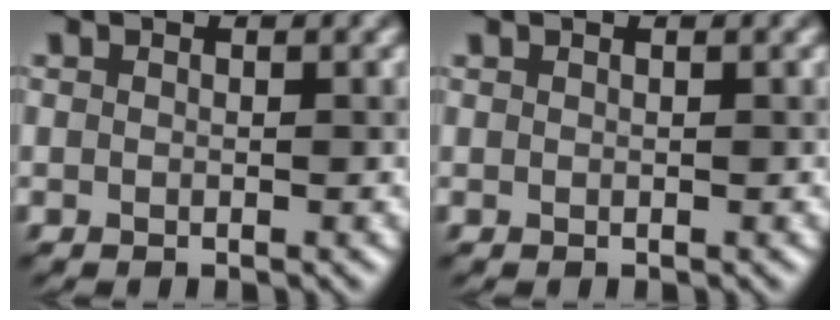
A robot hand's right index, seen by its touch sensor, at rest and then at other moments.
{"total": 0.0}